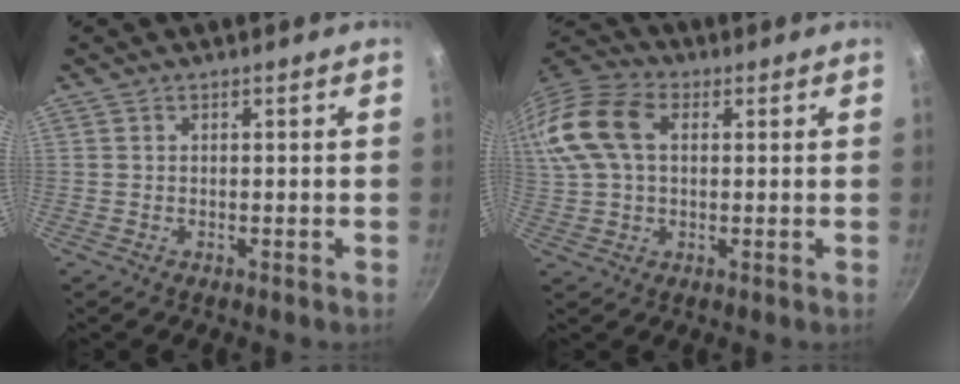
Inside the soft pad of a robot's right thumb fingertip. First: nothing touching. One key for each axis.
{"total": 16.5, "fx": 3.8, "fy": 10.8, "fz": 11.9, "tx": -0.251, "ty": 0.025, "tz": 0.059}